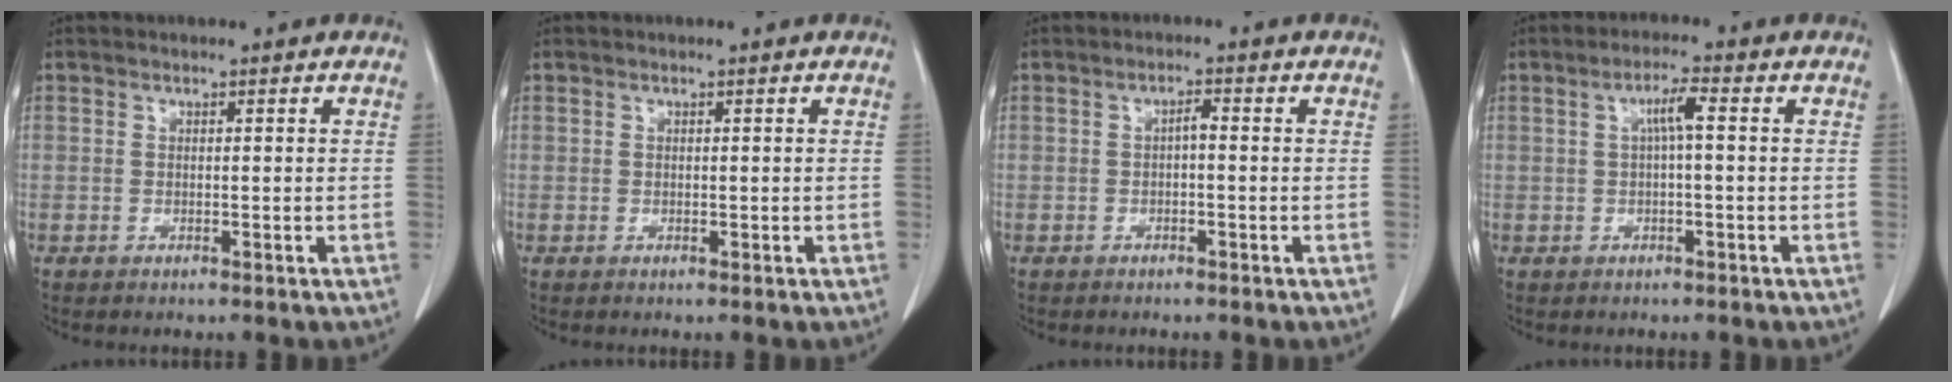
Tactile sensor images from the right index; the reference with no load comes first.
{"total": 0.0}
{"total": 1.5, "force": [-0.2, 0.4, 1.4], "torque": [-0.024, 0.005, -0.003]}
{"total": 3.2, "force": [0.5, 0.2, 3.2], "torque": [-0.060, 0.009, 0.011]}